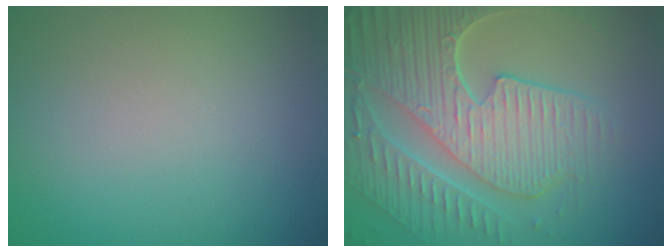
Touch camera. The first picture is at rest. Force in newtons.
{"total": 8.9, "press": 6.5, "slide": 6.1}